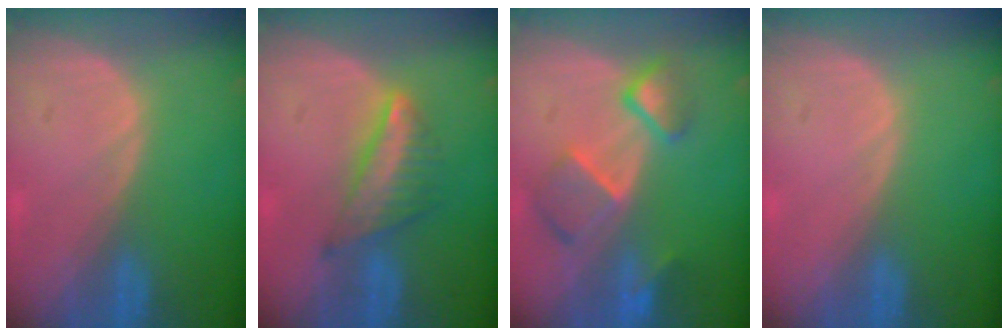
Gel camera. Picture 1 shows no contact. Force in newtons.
{"total": 6.5, "press": 5.8, "slide": 2.9}
{"total": 7.7, "press": 6.7, "slide": 3.8}
{"total": 0.0}